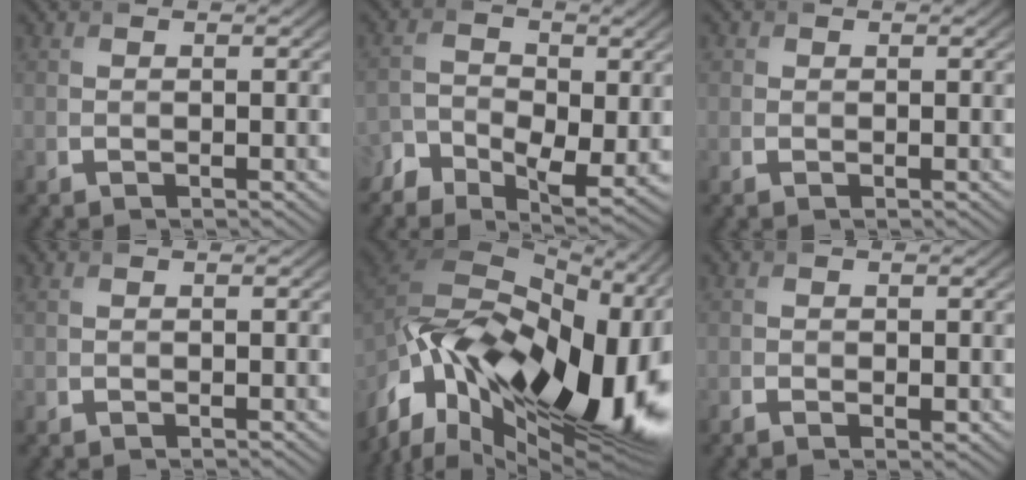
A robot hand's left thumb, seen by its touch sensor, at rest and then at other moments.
{"total": 6.5, "force": [-3.1, 4.1, 3.9], "torque": [-0.079, -0.016, -0.057]}
{"total": 0.8, "force": [0.2, 0.8, 0.1], "torque": [-0.002, 0.000, 0.006]}
{"total": 0.0}
{"total": 20.2, "force": [-7.0, 11.6, 14.9], "torque": [-0.306, -0.024, -0.118]}
{"total": 1.1, "force": [-0.5, 0.7, 0.7], "torque": [-0.018, -0.006, -0.005]}